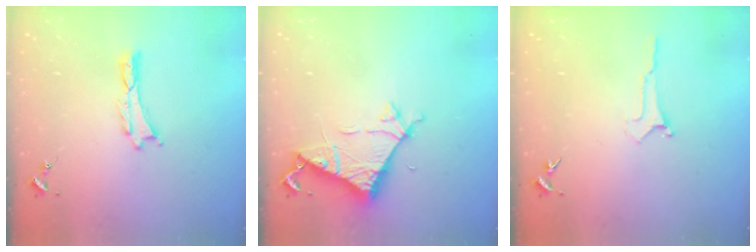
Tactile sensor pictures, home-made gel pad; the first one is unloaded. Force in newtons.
{"total": 6.9, "press": 6.9, "slide": 0.5}
{"total": 0.0}